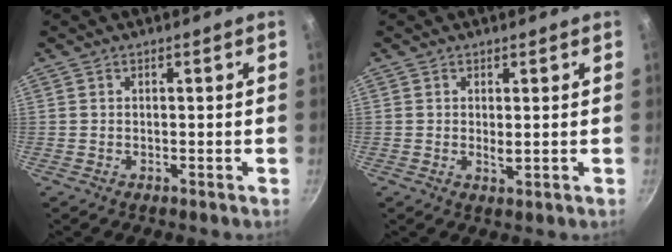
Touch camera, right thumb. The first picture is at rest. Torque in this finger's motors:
{"motor_torque": [-0.29, 0.38, -0.39, -0.04, 0.05]}